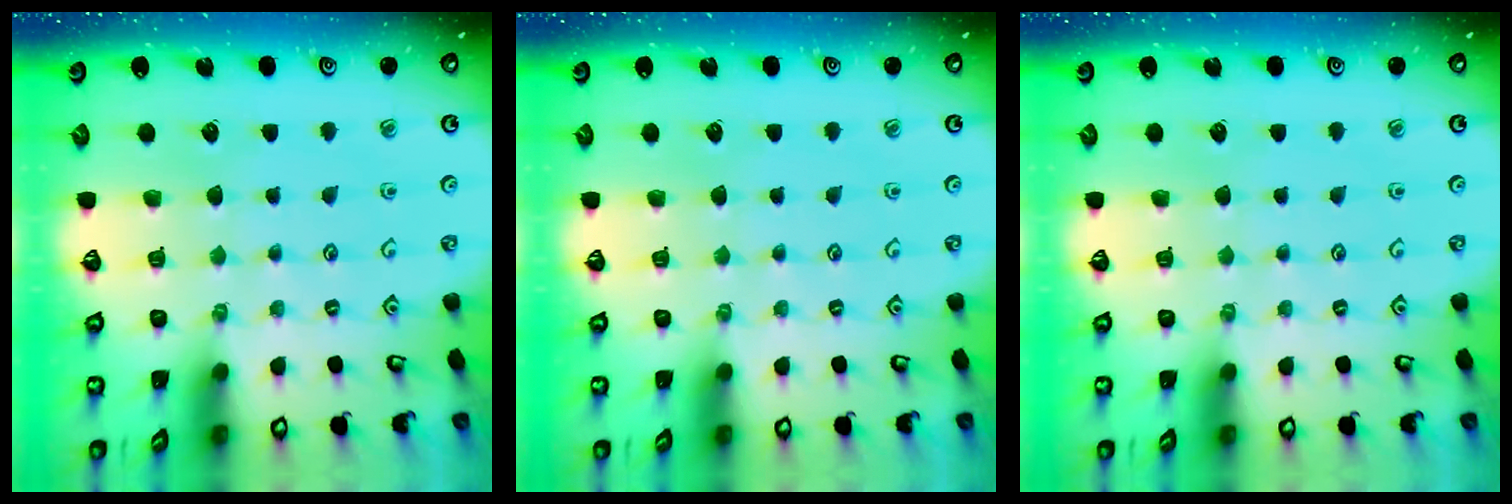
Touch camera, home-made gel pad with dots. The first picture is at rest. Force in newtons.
{"total": 0.0}
{"total": 0.0}